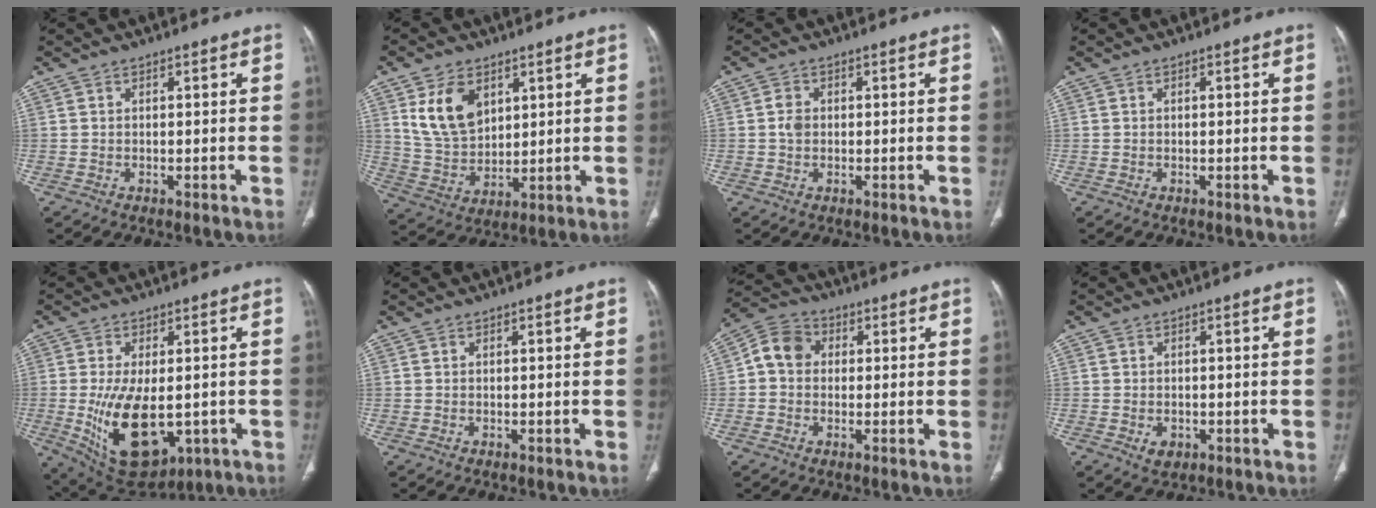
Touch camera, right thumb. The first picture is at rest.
{"total": 11.3, "force": [4.9, 7.4, 7.0], "torque": [-0.108, -0.021, 0.108]}
{"total": 2.3, "force": [0.1, 1.8, 1.4], "torque": [-0.025, 0.003, -0.001]}
{"total": 0.0}
{"total": 15.5, "force": [-2.8, 8.4, 12.7], "torque": [-0.212, -0.014, -0.016]}
{"total": 0.0}
{"total": 6.8, "force": [0.5, 5.7, 3.7], "torque": [-0.054, 0.019, -0.002]}
{"total": 2.6, "force": [-0.8, 1.9, 1.5], "torque": [-0.017, 0.000, -0.005]}